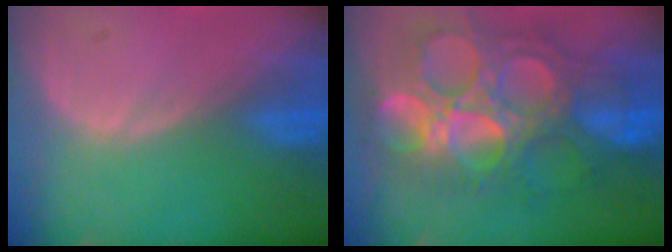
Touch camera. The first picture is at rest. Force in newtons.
{"total": 13.6, "press": 13.5, "slide": 1.4}